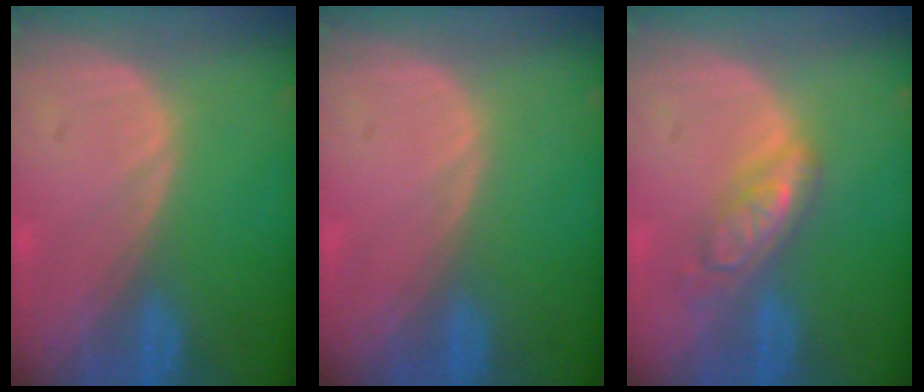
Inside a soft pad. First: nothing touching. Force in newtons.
{"total": 0.0}
{"total": 5.7, "press": 4.9, "slide": 2.9}